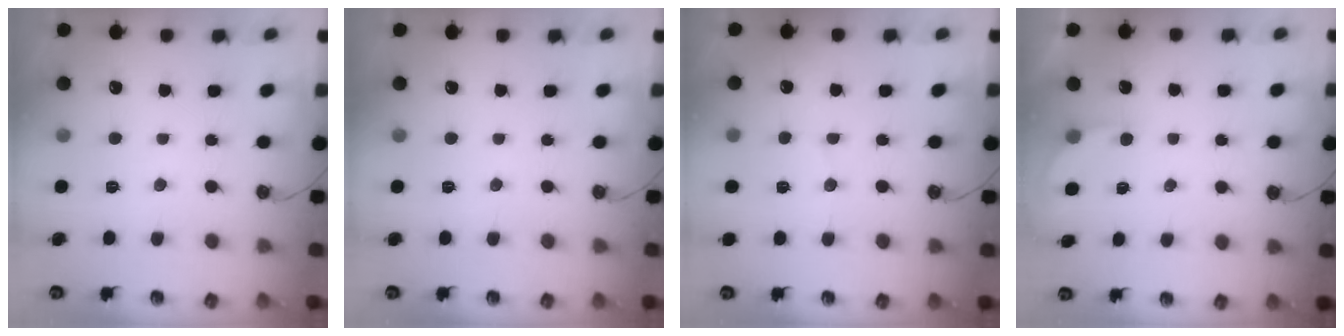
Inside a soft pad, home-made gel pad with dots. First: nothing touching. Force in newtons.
{"total": 0.0}
{"total": 3.4, "press": 3.2, "slide": 1.2}
{"total": 2.6, "press": 2.6, "slide": 0.1}